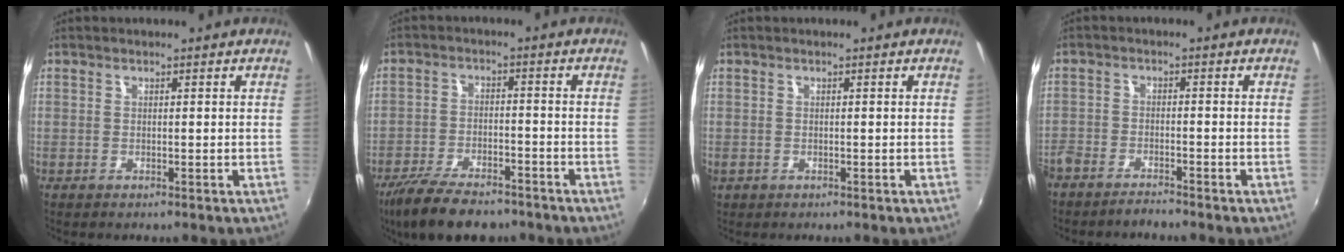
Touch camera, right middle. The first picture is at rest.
{"total": 13.2, "force": [-10.3, 4.6, 7.0], "torque": [-0.156, -0.029, -0.175]}
{"total": 0.9, "force": [-0.5, 0.7, 0.2], "torque": [-0.006, -0.004, -0.008]}
{"total": 5.5, "force": [-5.0, 1.4, 1.7], "torque": [-0.059, -0.013, -0.093]}